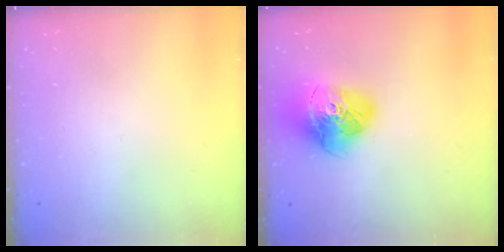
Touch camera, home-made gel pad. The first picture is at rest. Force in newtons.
{"total": 18.0, "press": 17.9, "slide": 1.9}